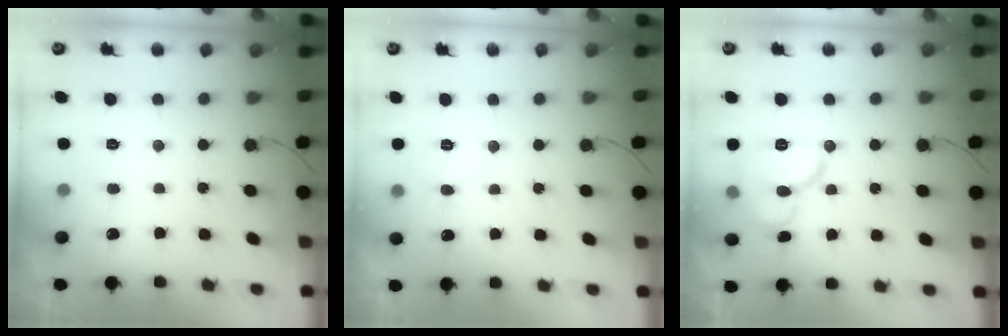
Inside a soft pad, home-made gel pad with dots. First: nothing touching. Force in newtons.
{"total": 5.9, "press": 5.9, "slide": 0.6}
{"total": 10.9, "press": 10.9, "slide": 0.3}